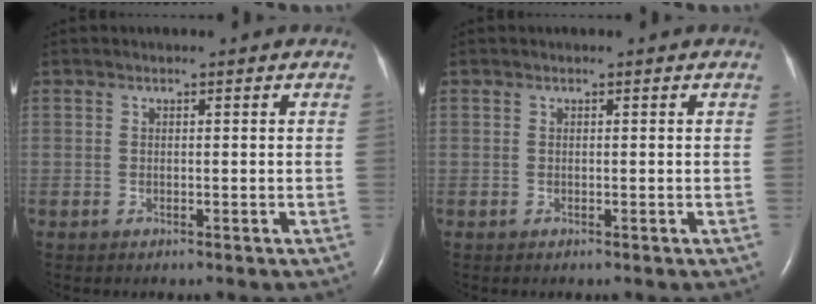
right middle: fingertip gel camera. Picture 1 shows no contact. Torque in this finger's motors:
{"motor_torque": [0.03, -0.02, -0.01, 0.00]}